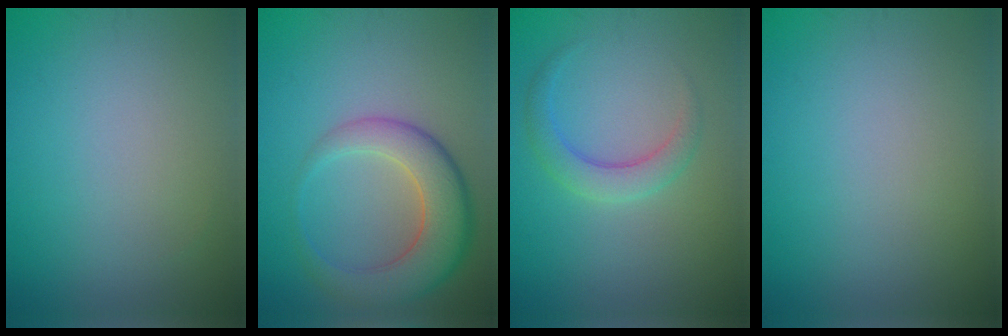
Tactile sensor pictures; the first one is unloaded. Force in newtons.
{"total": 6.5, "press": 6.5, "slide": 0.4}
{"total": 2.7, "press": 2.7, "slide": 0.2}
{"total": 0.0}